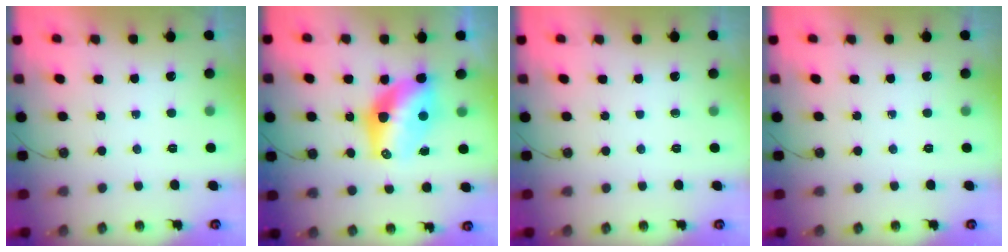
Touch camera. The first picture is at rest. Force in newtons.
{"total": 11.9, "press": 11.8, "slide": 1.2}
{"total": 0.0}
{"total": 0.0}